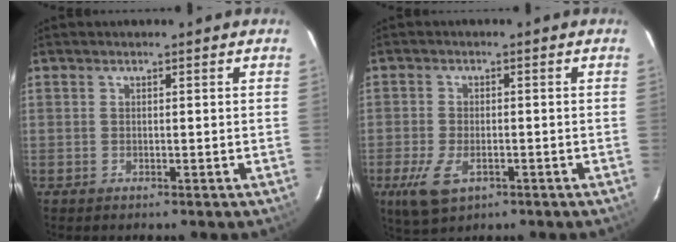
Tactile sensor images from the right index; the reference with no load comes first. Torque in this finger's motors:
{"motor_torque": [0.50, -0.30, 0.39, 0.08]}